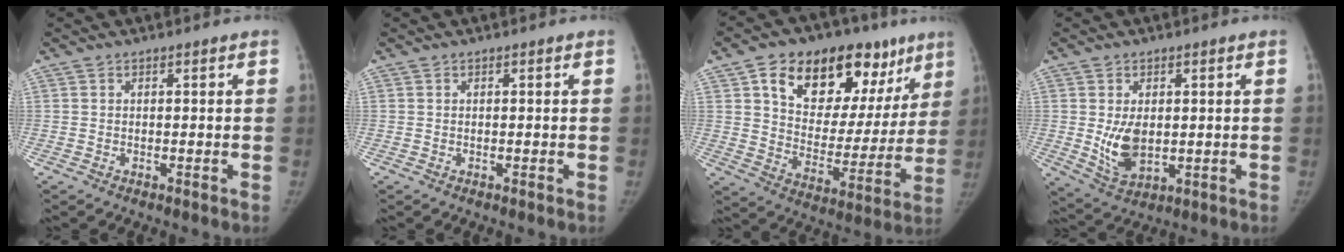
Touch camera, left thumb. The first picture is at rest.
{"total": 0.0}
{"total": 25.4, "force": [13.2, 14.9, 15.7], "torque": [-0.182, -0.008, 0.211]}
{"total": 7.6, "force": [0.2, 4.7, 5.9], "torque": [-0.092, -0.015, 0.018]}